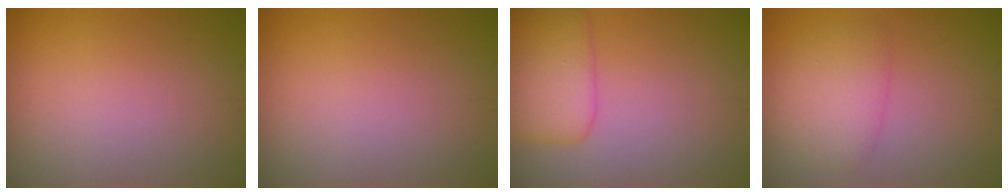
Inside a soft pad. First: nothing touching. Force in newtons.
{"total": 0.0}
{"total": 4.6, "press": 4.6, "slide": 0.2}
{"total": 2.9, "press": 2.9, "slide": 0.2}